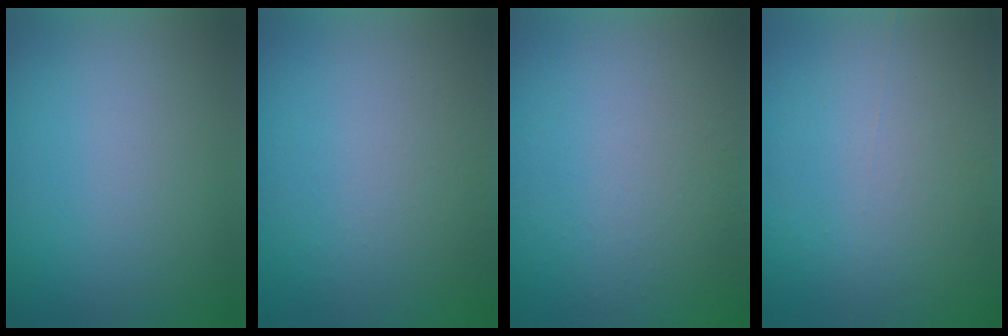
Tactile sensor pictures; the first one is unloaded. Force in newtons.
{"total": 1.2}
{"total": 9.5}
{"total": 7.1}